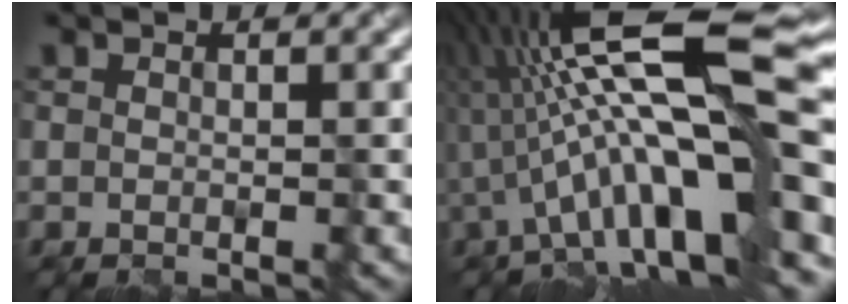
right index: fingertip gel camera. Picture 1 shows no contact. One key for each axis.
{"total": 15.0, "fx": -0.7, "fy": 3.6, "fz": 14.5, "tx": -0.224, "ty": 0.027, "tz": -0.013}